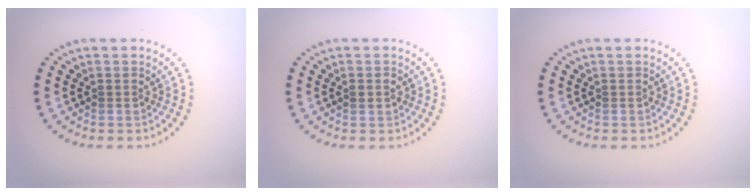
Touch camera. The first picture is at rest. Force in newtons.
{"total": 1.3, "press": 1.2, "slide": 0.3}
{"total": 0.0}